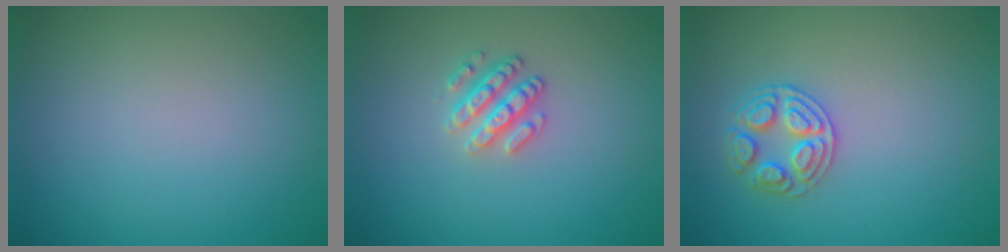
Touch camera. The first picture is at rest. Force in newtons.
{"total": 2.5, "press": 2.4, "slide": 0.8}
{"total": 2.6, "press": 2.6, "slide": 0.2}